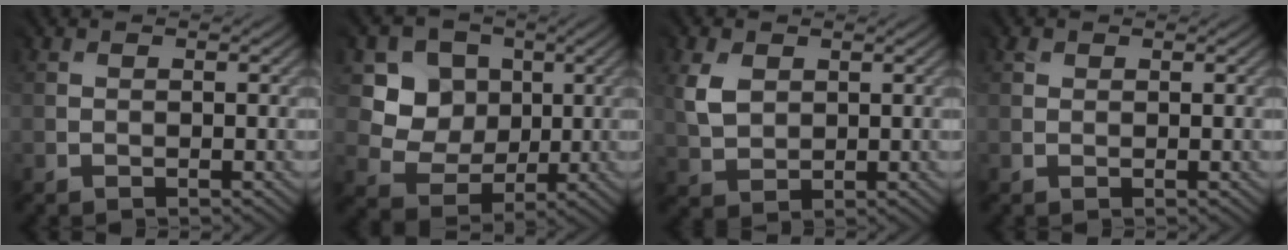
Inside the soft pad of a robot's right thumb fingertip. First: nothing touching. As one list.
[{"total": 6.4, "force": [2.3, 5.8, 1.3], "torque": [-0.044, -0.013, 0.038]}, {"total": 3.0, "force": [1.4, 2.5, 1.0], "torque": [-0.045, 0.002, 0.029]}, {"total": 1.1, "force": [0.8, 0.7, -0.2], "torque": [0.006, -0.002, 0.011]}]